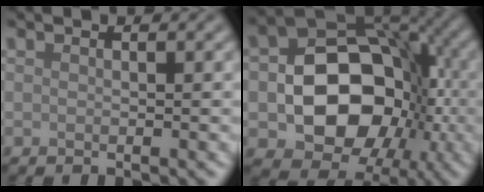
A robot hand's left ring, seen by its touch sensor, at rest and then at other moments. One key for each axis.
{"total": 12.6, "fx": -2.4, "fy": 9.2, "fz": 8.2, "tx": -0.100, "ty": -0.002, "tz": -0.045}